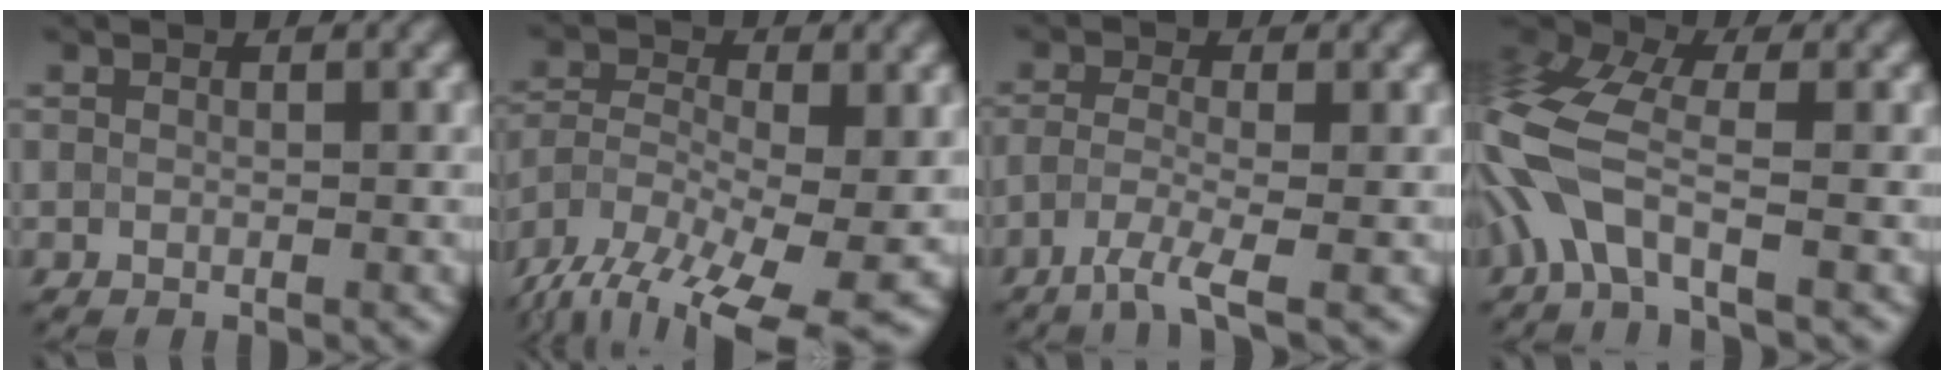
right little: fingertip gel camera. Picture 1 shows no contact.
{"total": 13.6, "force": [-9.7, 4.6, 8.3], "torque": [-0.164, -0.026, -0.148]}
{"total": 3.4, "force": [-2.5, 0.2, 2.3], "torque": [-0.040, 0.000, -0.059]}
{"total": 6.1, "force": [-2.5, 2.6, 4.9], "torque": [-0.118, 0.015, -0.064]}